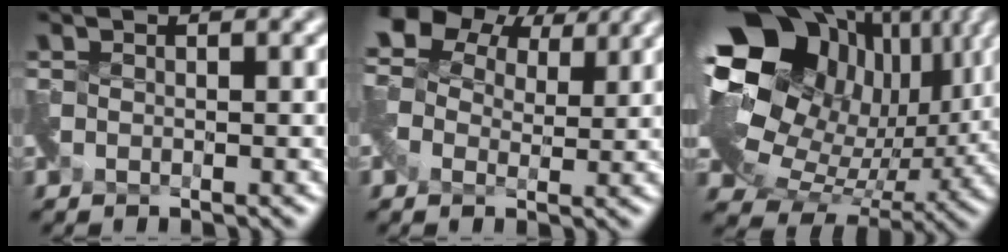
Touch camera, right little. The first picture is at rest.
{"total": 6.5, "force": [2.9, 4.4, 3.9], "torque": [-0.090, 0.019, 0.043]}
{"total": 17.7, "force": [5.6, 12.2, 11.6], "torque": [-0.218, 0.005, 0.126]}